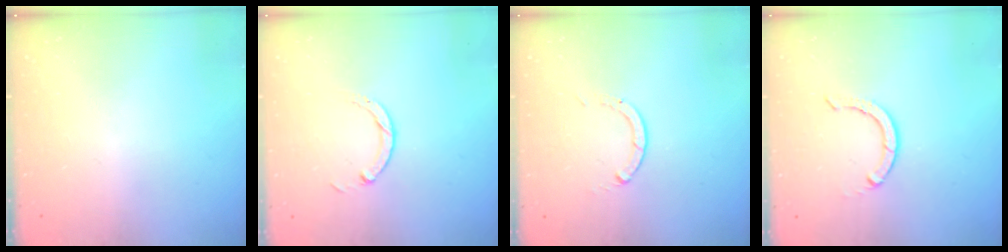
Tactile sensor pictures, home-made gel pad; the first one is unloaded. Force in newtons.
{"total": 3.0, "press": 2.9, "slide": 0.4}
{"total": 0.0}
{"total": 2.9, "press": 2.9, "slide": 0.1}